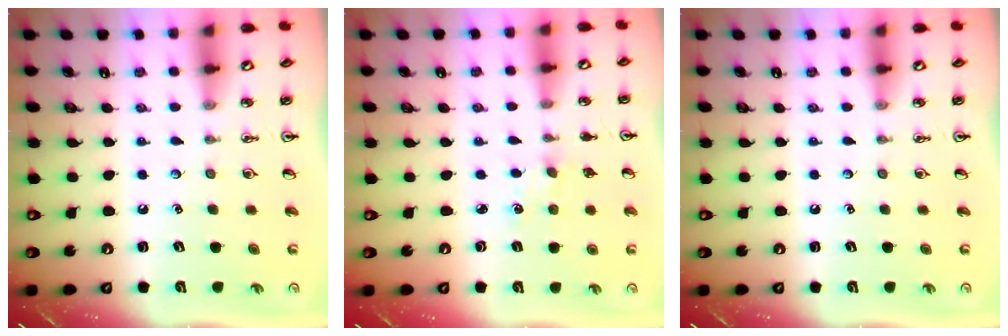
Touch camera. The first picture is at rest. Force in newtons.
{"total": 2.1, "press": 2.1, "slide": 0.3}
{"total": 0.0}